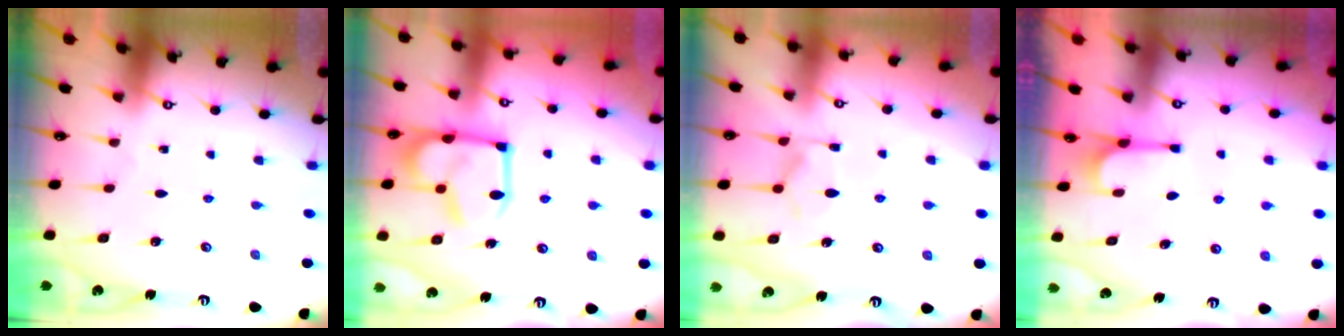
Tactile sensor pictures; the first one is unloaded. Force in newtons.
{"total": 12.9, "press": 12.8, "slide": 1.4}
{"total": 2.6, "press": 2.1, "slide": 1.5}
{"total": 4.2, "press": 4.1, "slide": 0.7}